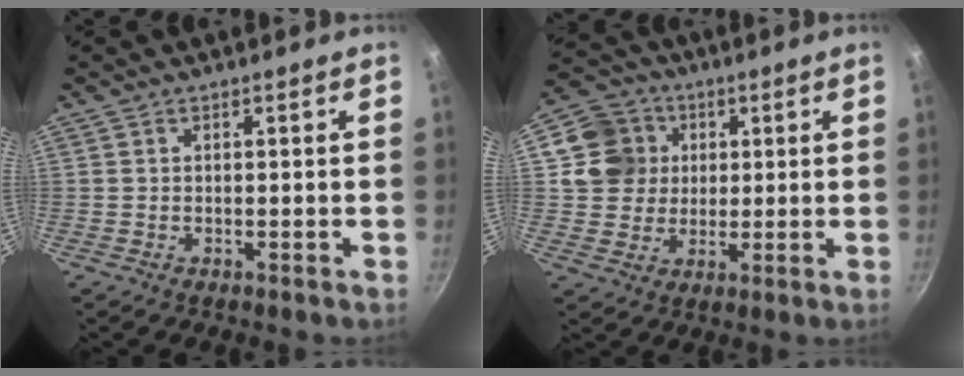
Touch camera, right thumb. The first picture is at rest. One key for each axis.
{"total": 10.0, "fx": 2.5, "fy": 9.1, "fz": 3.1, "tx": -0.021, "ty": 0.010, "tz": 0.039}